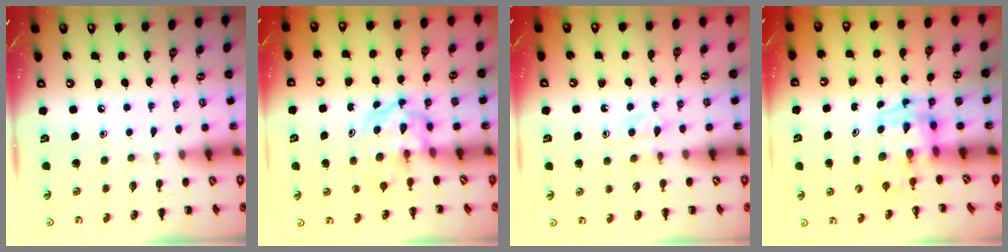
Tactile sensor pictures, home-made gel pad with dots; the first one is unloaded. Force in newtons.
{"total": 3.9, "press": 3.9, "slide": 0.4}
{"total": 3.8, "press": 3.6, "slide": 1.3}
{"total": 4.0, "press": 3.9, "slide": 0.7}